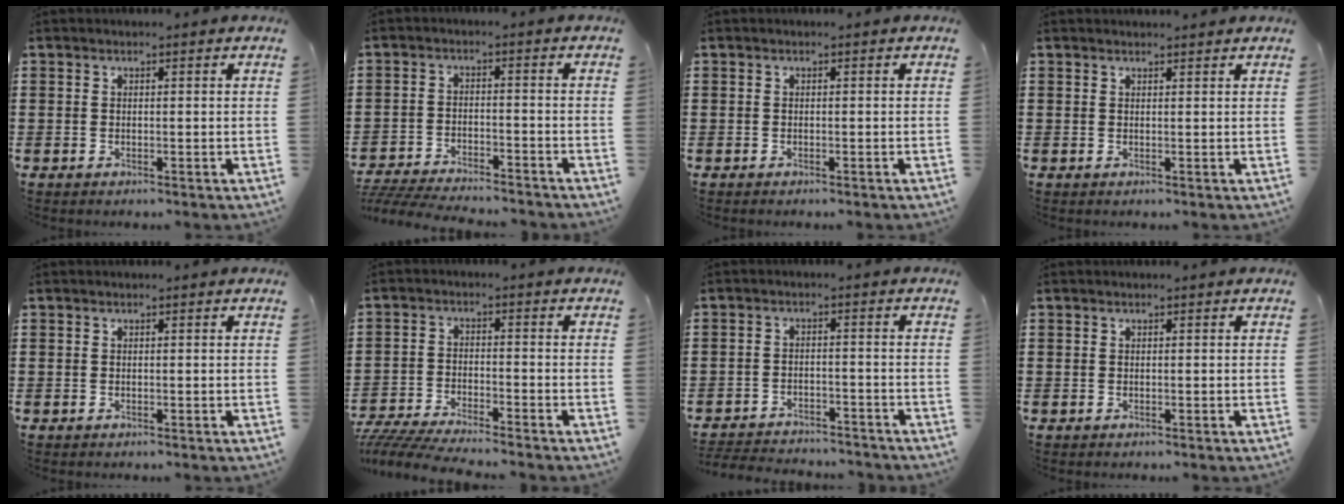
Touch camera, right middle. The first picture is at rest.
{"total": 5.0, "force": [-4.9, 0.2, 0.9], "torque": [-0.027, -0.002, -0.102]}
{"total": 0.0}
{"total": 0.8, "force": [0.8, -0.1, 0.0], "torque": [-0.002, -0.004, 0.016]}
{"total": 0.0}
{"total": 4.7, "force": [-4.6, 0.1, 1.1], "torque": [-0.040, -0.011, -0.098]}
{"total": 3.5, "force": [-3.5, 0.4, 0.1], "torque": [-0.006, 0.003, -0.075]}
{"total": 0.0}